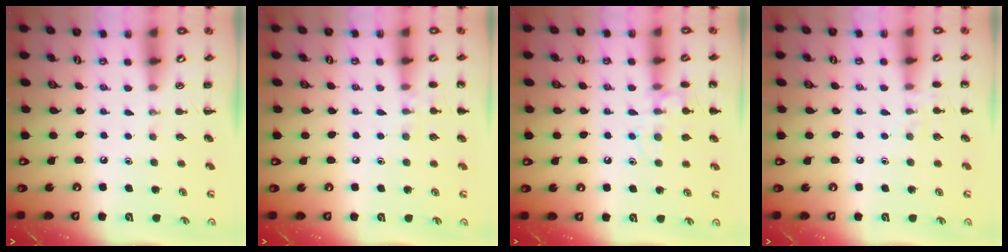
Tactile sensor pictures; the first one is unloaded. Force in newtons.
{"total": 6.7, "press": 6.4, "slide": 2.0}
{"total": 11.3, "press": 11.2, "slide": 0.8}
{"total": 5.9, "press": 5.7, "slide": 1.5}